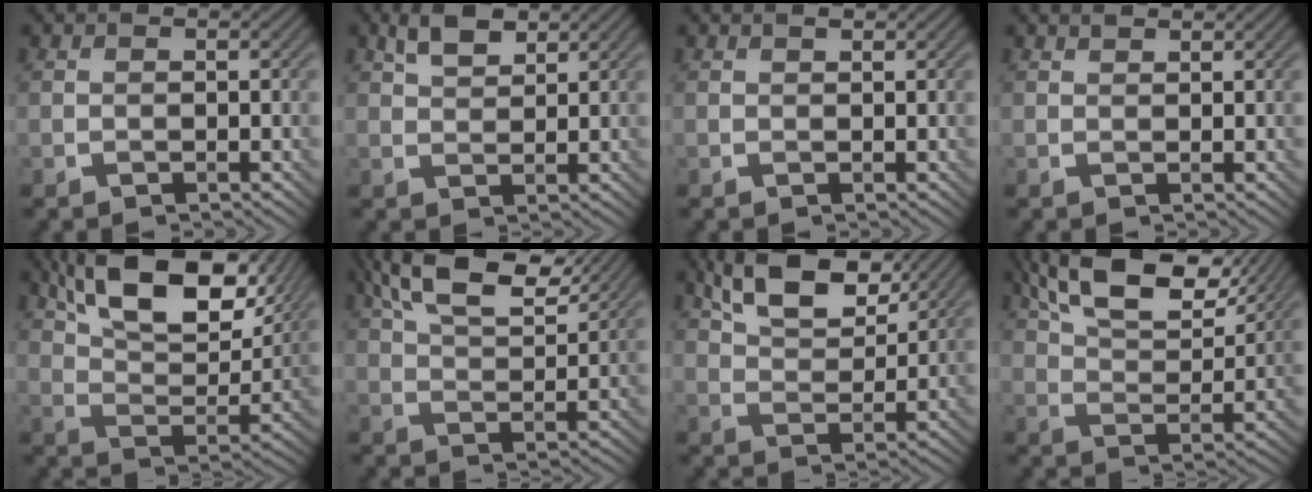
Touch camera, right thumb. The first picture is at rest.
{"total": 3.8, "force": [2.4, 1.8, 2.4], "torque": [-0.051, 0.004, 0.047]}
{"total": 0.6, "force": [0.5, 0.2, 0.4], "torque": [-0.006, 0.000, 0.009]}
{"total": 0.8, "force": [0.8, 0.1, 0.2], "torque": [-0.008, -0.001, 0.017]}
{"total": 15.4, "force": [9.4, 6.7, 10.3], "torque": [-0.180, 0.005, 0.144]}
{"total": 11.0, "force": [7.0, 4.0, 7.5], "torque": [-0.154, 0.012, 0.130]}
{"total": 9.9, "force": [6.2, 4.5, 6.3], "torque": [-0.131, 0.008, 0.117]}
{"total": 13.6, "force": [8.6, 5.6, 9.0], "torque": [-0.168, 0.009, 0.142]}